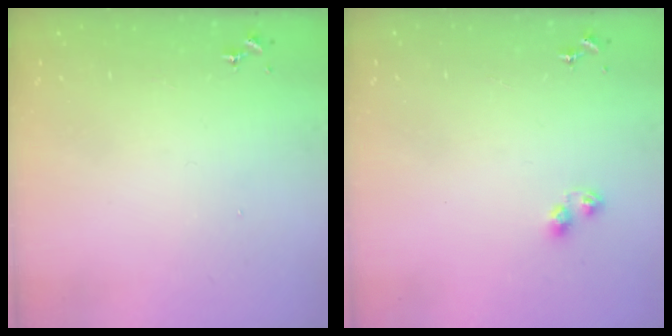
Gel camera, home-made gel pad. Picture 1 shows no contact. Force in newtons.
{"total": 6.1, "press": 6.0, "slide": 0.7}